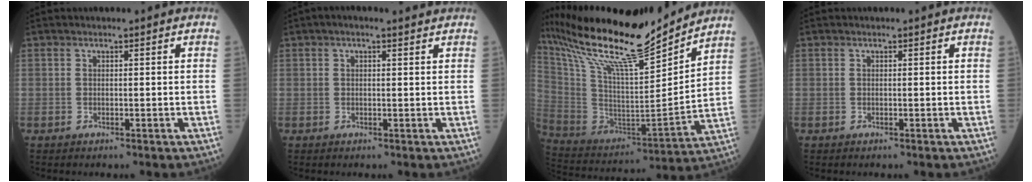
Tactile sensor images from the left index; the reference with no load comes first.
{"total": 2.7, "force": [2.0, 0.5, 1.8], "torque": [-0.033, 0.023, 0.028]}
{"total": 23.2, "force": [20.2, 1.5, 11.3], "torque": [-0.223, -0.024, 0.348]}
{"total": 0.0}